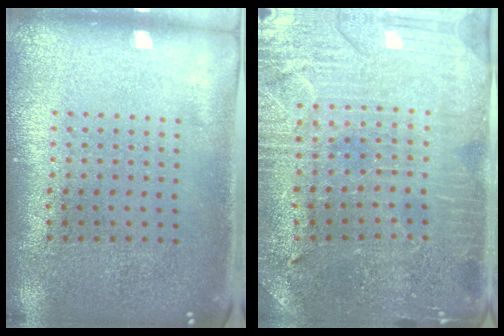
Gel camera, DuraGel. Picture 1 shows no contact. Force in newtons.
{"total": 1.8, "press": 1.8, "slide": 0.4}